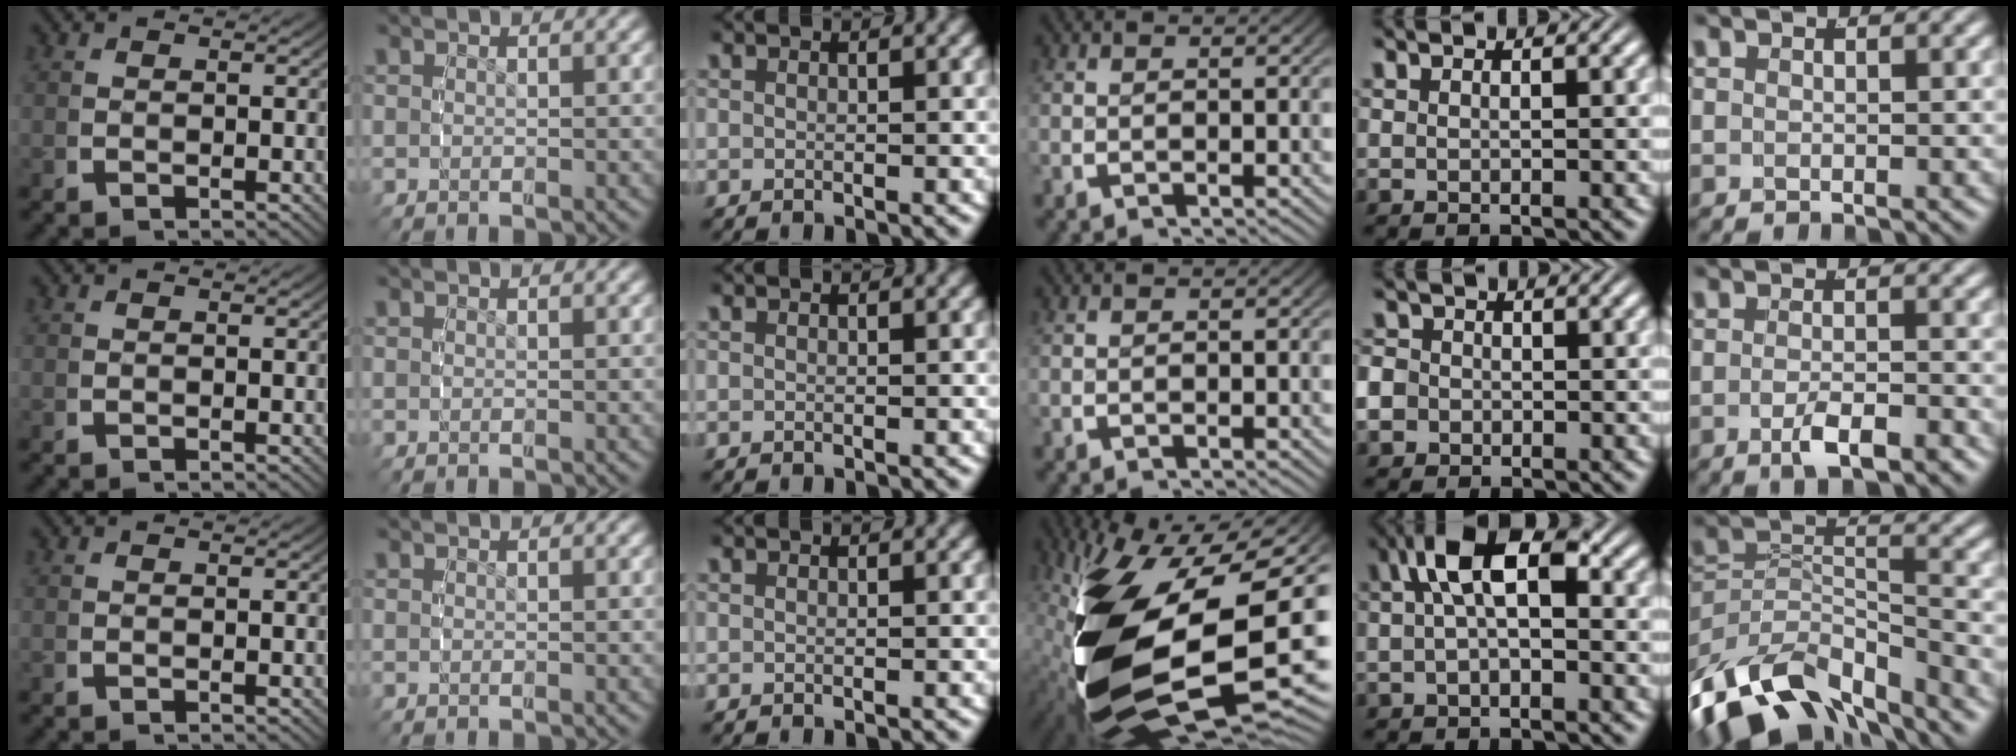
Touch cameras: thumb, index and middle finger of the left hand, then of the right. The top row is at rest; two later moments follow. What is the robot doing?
{"motion": "grasp_and_lifting", "object": "bottle cap"}